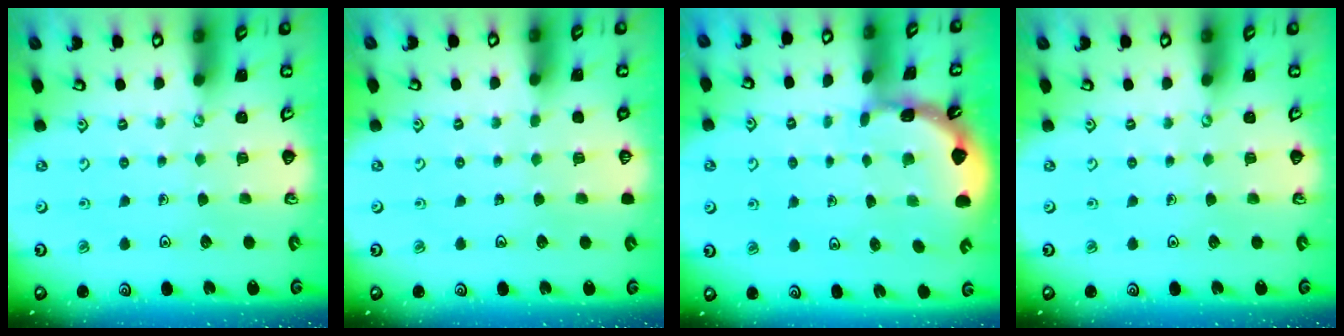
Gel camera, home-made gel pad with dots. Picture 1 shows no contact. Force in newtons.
{"total": 0.0}
{"total": 1.8, "press": 1.8, "slide": 0.1}
{"total": 0.0}